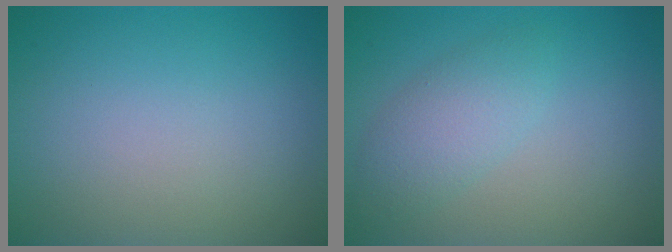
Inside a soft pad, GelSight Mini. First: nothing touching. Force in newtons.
{"total": 2.9, "press": 2.9, "slide": 0.0}